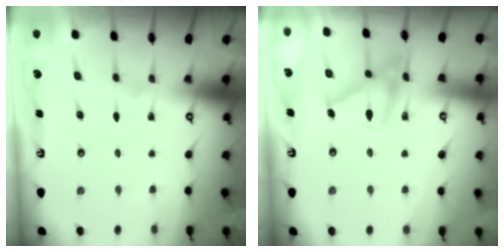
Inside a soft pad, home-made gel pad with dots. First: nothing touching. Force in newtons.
{"total": 16.5, "press": 16.5, "slide": 1.1}